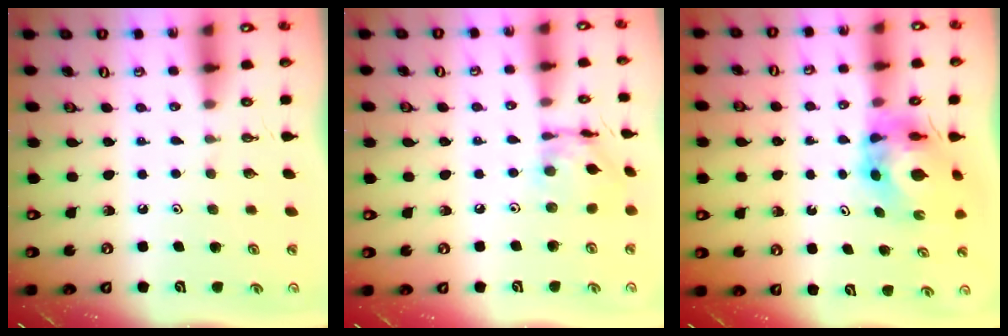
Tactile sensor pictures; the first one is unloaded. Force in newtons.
{"total": 10.5, "press": 10.4, "slide": 0.8}
{"total": 7.3, "press": 7.2, "slide": 0.9}